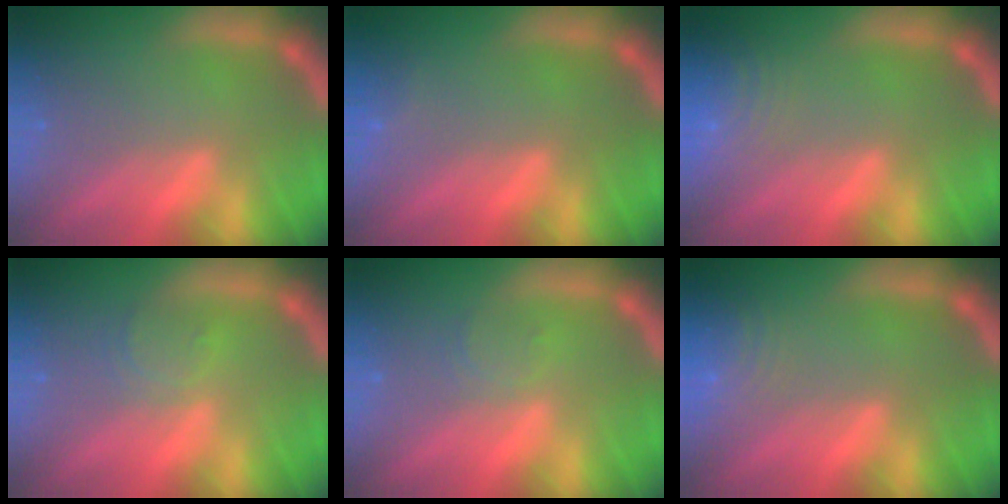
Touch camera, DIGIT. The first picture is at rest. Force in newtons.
{"total": 0.9}
{"total": 8.0}
{"total": 2.4}
{"total": 1.5}
{"total": 6.0}